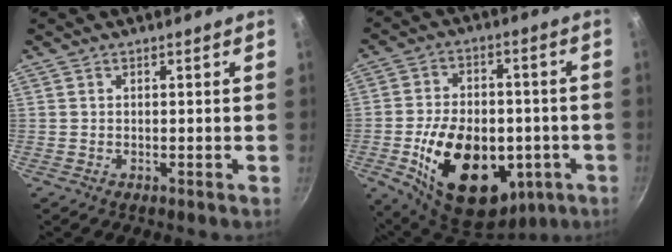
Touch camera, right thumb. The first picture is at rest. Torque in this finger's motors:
{"motor_torque": [-0.16, 1.40, 1.27, -1.50, 0.24]}